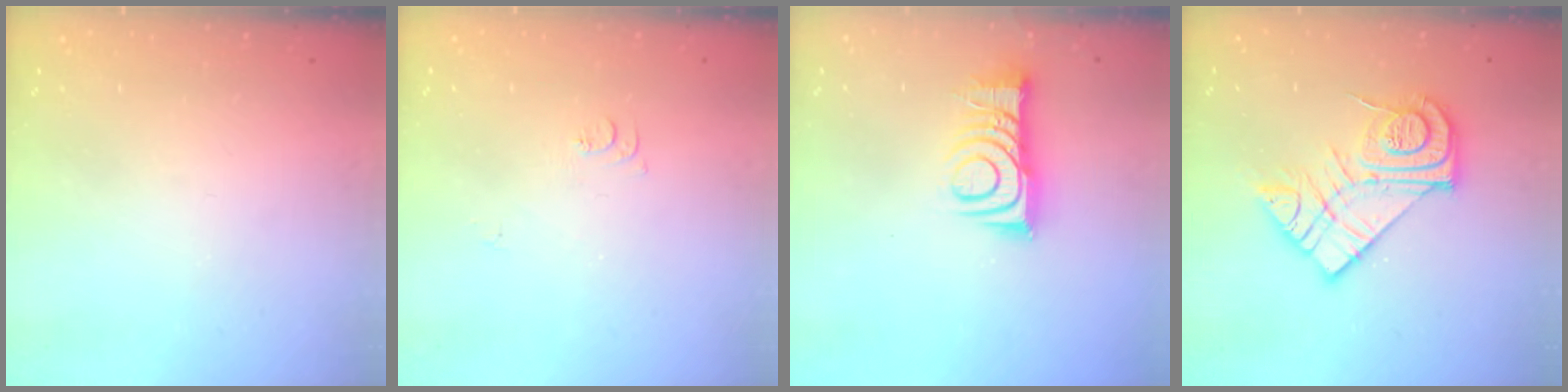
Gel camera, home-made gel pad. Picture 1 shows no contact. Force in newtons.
{"total": 5.2, "press": 5.1, "slide": 0.6}
{"total": 10.3, "press": 10.3, "slide": 0.4}
{"total": 15.9, "press": 15.9, "slide": 1.0}